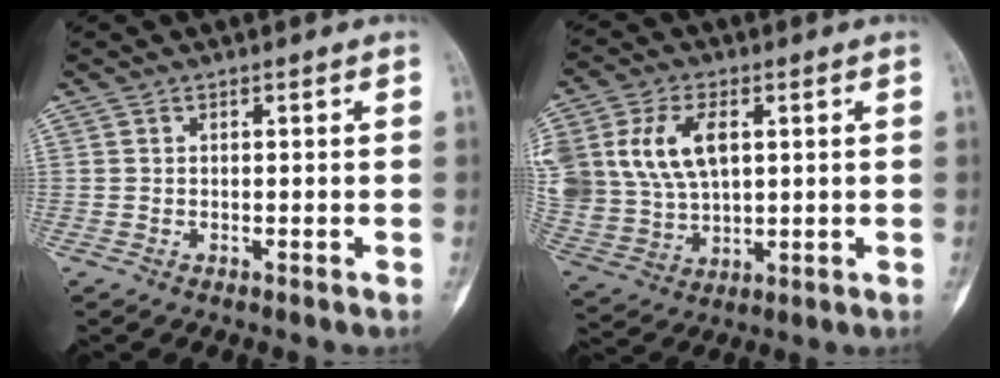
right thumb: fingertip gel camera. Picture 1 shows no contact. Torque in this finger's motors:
{"motor_torque": [0.86, 2.22, 0.28, 0.06, 0.47]}